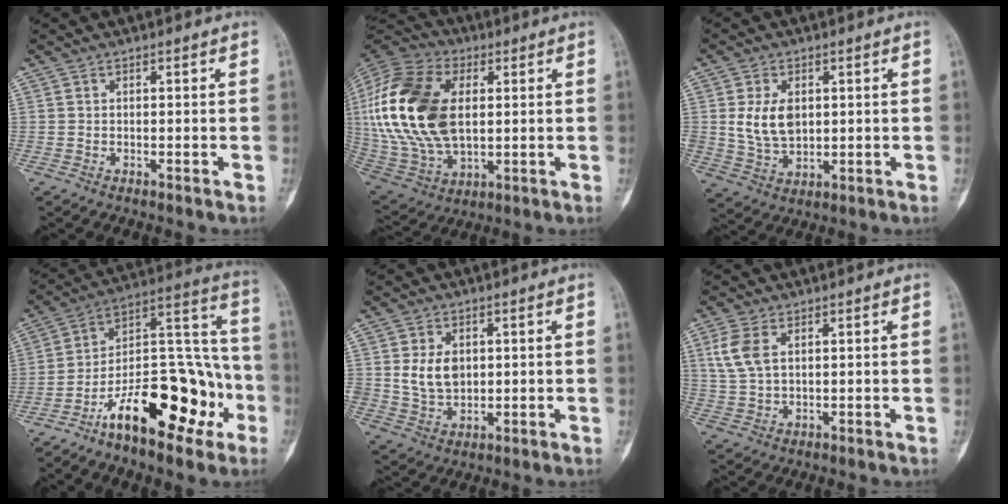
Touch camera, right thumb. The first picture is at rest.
{"total": 25.4, "force": [3.4, 15.4, 20.0], "torque": [-0.423, -0.011, 0.061]}
{"total": 8.1, "force": [1.3, 5.4, 5.9], "torque": [-0.097, -0.009, 0.037]}
{"total": 23.2, "force": [-10.6, 10.1, 17.9], "torque": [-0.261, 0.097, -0.168]}
{"total": 7.2, "force": [1.2, 5.3, 4.8], "torque": [-0.068, -0.008, 0.033]}
{"total": 6.1, "force": [2.1, 3.4, 4.6], "torque": [-0.111, 0.001, 0.047]}